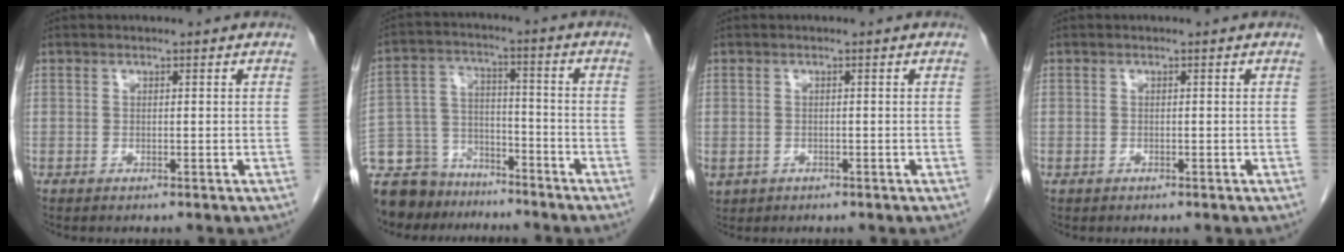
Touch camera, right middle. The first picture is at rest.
{"total": 15.9, "force": [-13.5, 7.5, 3.7], "torque": [-0.092, 0.022, -0.220]}
{"total": 3.1, "force": [-1.4, 2.6, 1.1], "torque": [-0.027, -0.005, -0.015]}
{"total": 0.0}